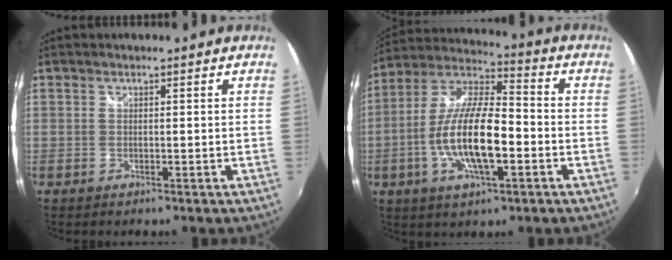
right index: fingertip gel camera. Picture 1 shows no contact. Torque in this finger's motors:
{"motor_torque": [1.25, -0.89, 1.05, 0.21]}